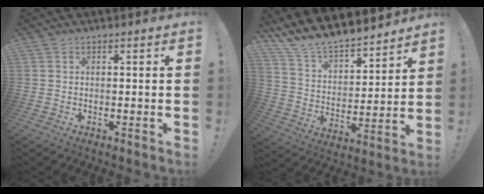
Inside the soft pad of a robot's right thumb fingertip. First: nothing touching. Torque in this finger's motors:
{"motor_torque": [-0.89, 1.27, 0.93, 0.94, 0.00]}